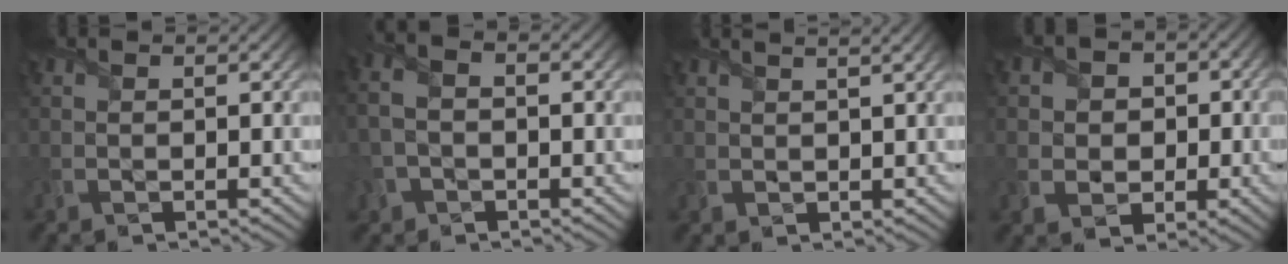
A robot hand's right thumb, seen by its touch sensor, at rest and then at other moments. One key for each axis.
{"total": 5.4, "fx": -0.4, "fy": 3.7, "fz": 3.8, "tx": -0.097, "ty": 0.011, "tz": -0.011}
{"total": 1.7, "fx": 1.5, "fy": -0.3, "fz": 0.8, "tx": -0.015, "ty": 0.001, "tz": 0.028}
{"total": 5.7, "fx": 0.4, "fy": 5.2, "fz": 2.4, "tx": -0.049, "ty": 0.013, "tz": -0.013}